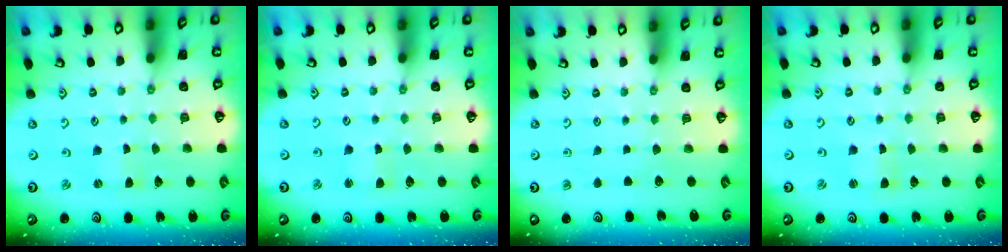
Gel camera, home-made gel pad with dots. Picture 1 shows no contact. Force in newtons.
{"total": 1.3, "press": 1.3, "slide": 0.3}
{"total": 0.0}
{"total": 0.8, "press": 0.8, "slide": 0.2}